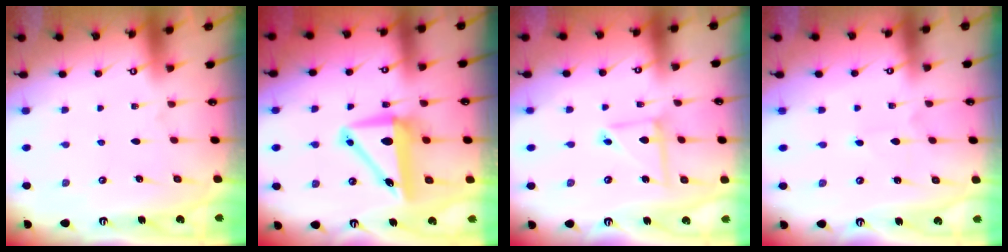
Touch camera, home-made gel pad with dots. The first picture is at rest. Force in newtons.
{"total": 9.3, "press": 8.7, "slide": 3.2}
{"total": 7.3, "press": 7.2, "slide": 0.6}
{"total": 2.6, "press": 2.6, "slide": 0.2}